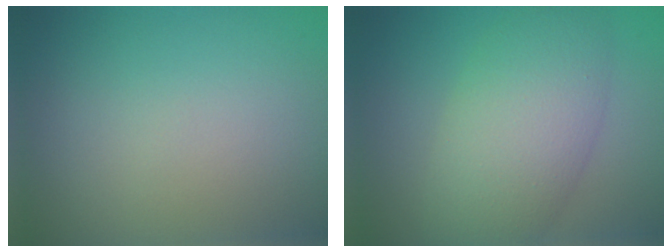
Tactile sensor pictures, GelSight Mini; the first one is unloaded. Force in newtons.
{"total": 7.4, "press": 7.4, "slide": 0.1}